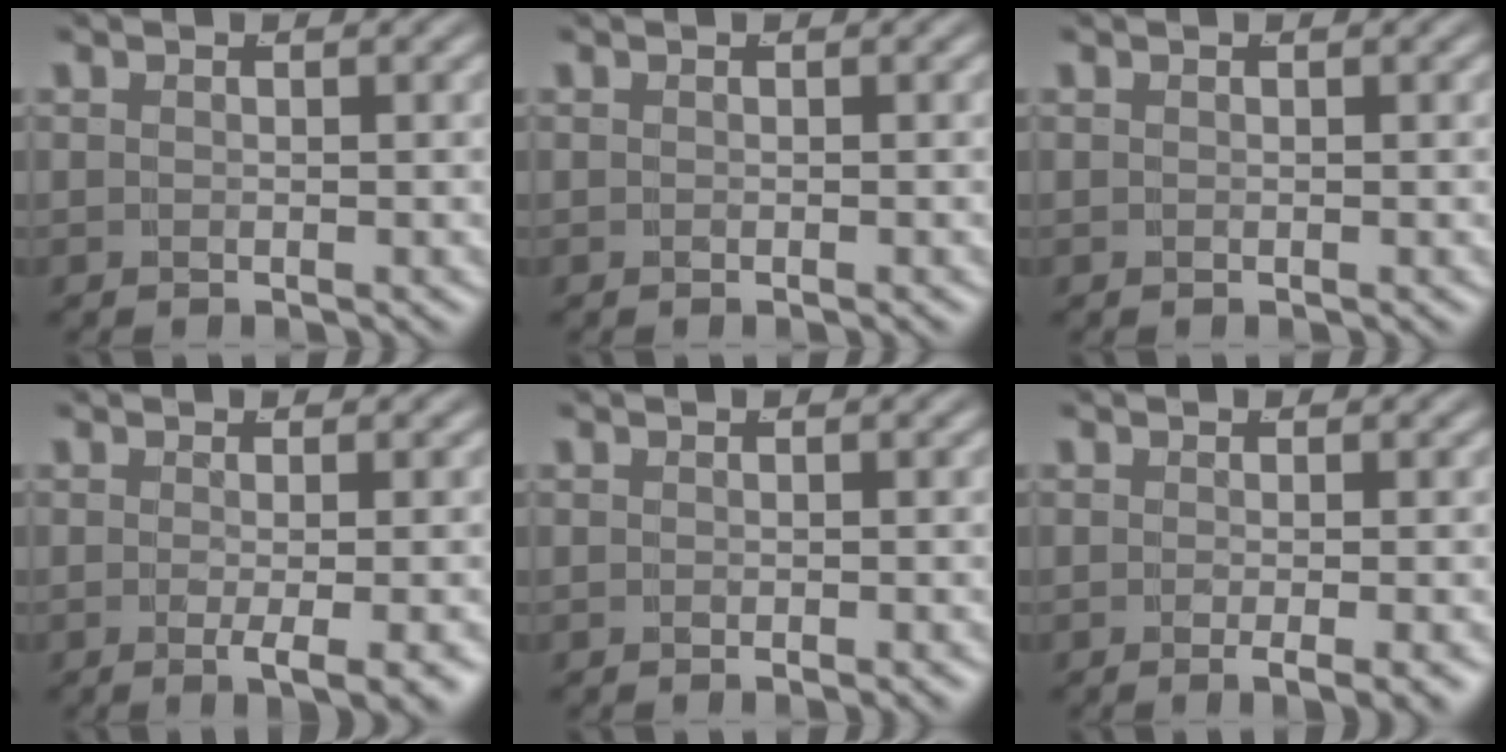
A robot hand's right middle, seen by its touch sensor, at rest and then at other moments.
{"total": 0.0}
{"total": 0.0}
{"total": 3.2, "force": [-1.5, 0.0, 2.8], "torque": [-0.043, -0.012, -0.019]}
{"total": 0.6, "force": [-0.4, 0.1, 0.4], "torque": [-0.005, 0.003, -0.008]}
{"total": 2.1, "force": [-1.2, -0.3, 1.7], "torque": [-0.025, -0.004, -0.015]}